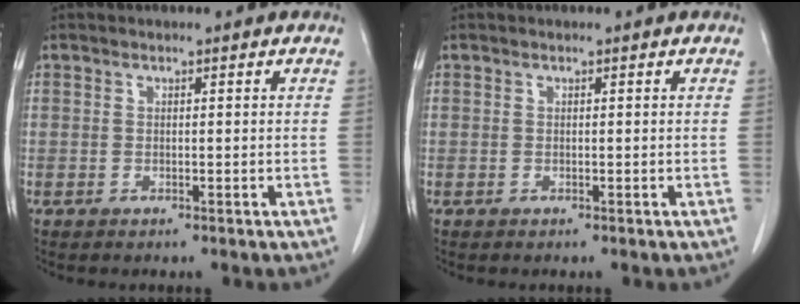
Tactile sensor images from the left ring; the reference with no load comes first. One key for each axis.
{"total": 0.0}